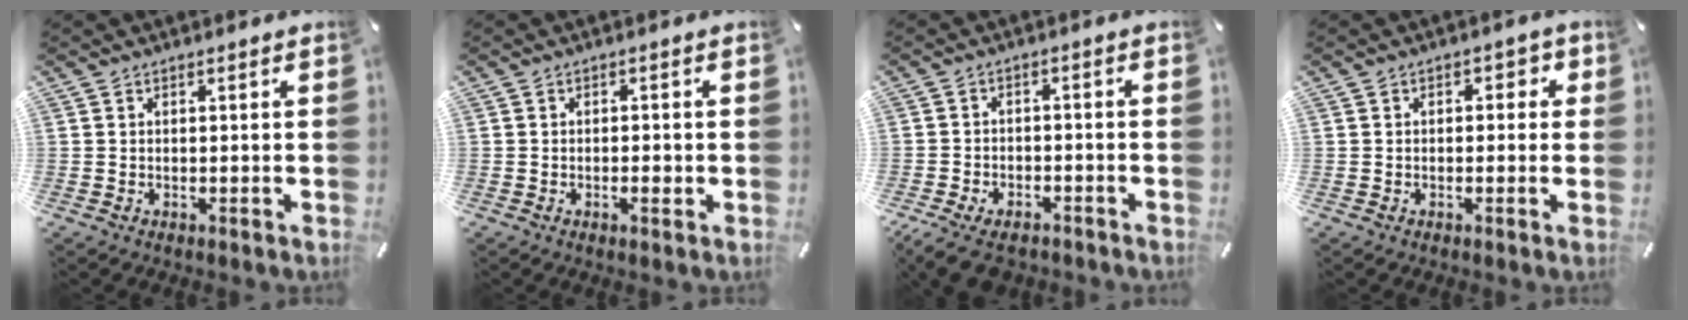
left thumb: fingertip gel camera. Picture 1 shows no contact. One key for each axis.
{"total": 1.9, "fx": -0.5, "fy": 0.9, "fz": 1.6, "tx": -0.029, "ty": 0.001, "tz": -0.009}
{"total": 5.7, "fx": -4.4, "fy": 2.8, "fz": 2.4, "tx": -0.052, "ty": 0.017, "tz": -0.085}
{"total": 2.2, "fx": -0.3, "fy": 1.6, "fz": 1.5, "tx": -0.013, "ty": 0.005, "tz": -0.012}